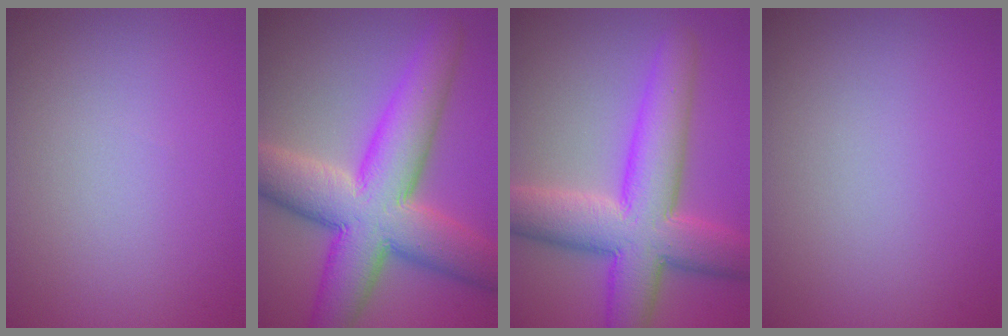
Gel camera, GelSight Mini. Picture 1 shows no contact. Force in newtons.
{"total": 12.1, "press": 12.1, "slide": 0.8}
{"total": 10.0, "press": 10.0, "slide": 0.5}
{"total": 0.0}